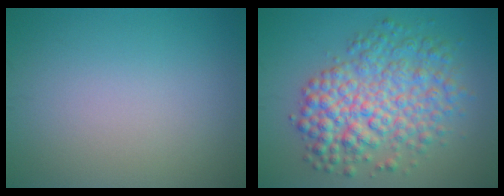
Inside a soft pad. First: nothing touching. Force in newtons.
{"total": 7.4, "press": 7.4, "slide": 0.1}